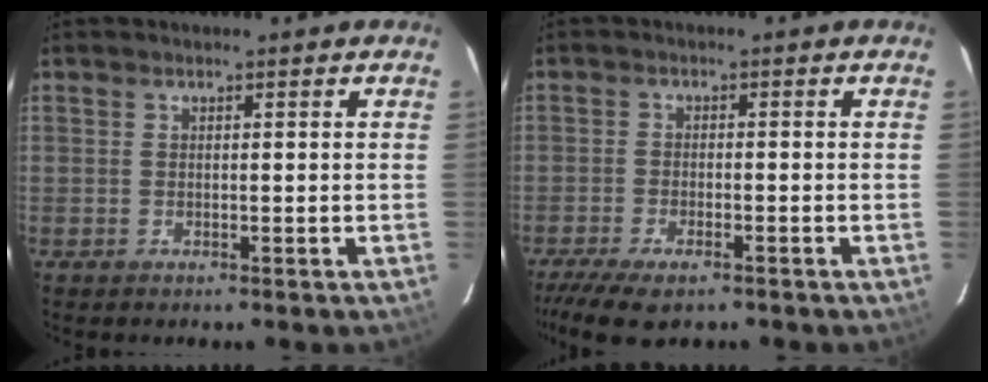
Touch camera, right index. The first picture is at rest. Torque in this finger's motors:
{"motor_torque": [1.09, -0.67, 0.21, 0.06]}